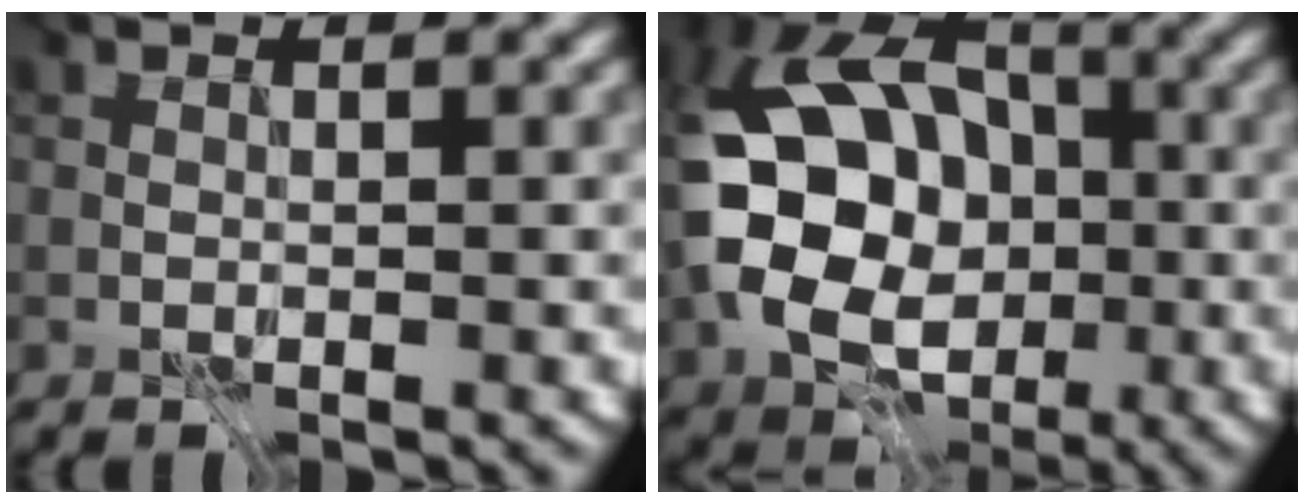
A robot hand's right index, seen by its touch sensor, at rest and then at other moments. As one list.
[{"total": 12.0, "force": [-3.1, 8.6, 7.7], "torque": [-0.157, -0.012, -0.036]}]